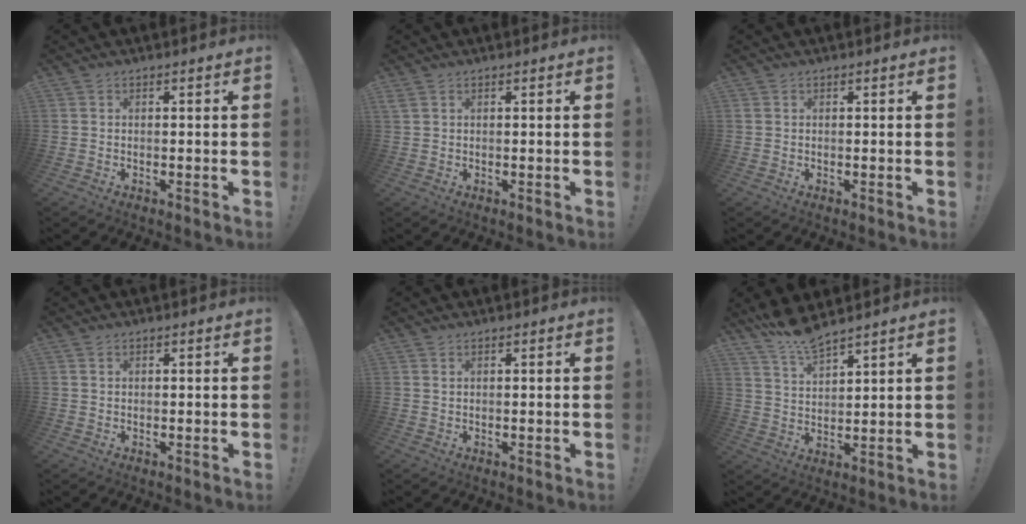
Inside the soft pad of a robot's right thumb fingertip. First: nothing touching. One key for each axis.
{"total": 1.1, "fx": 0.6, "fy": 0.6, "fz": 0.8, "tx": -0.018, "ty": 0.002, "tz": 0.013}
{"total": 0.0}
{"total": 0.5, "fx": 0.3, "fy": 0.4, "fz": 0.1, "tx": 0.003, "ty": -0.002, "tz": 0.005}
{"total": 0.6, "fx": 0.5, "fy": 0.2, "fz": 0.4, "tx": -0.009, "ty": 0.000, "tz": 0.009}
{"total": 8.0, "fx": 7.4, "fy": 1.2, "fz": 2.9, "tx": -0.064, "ty": -0.048, "tz": 0.136}